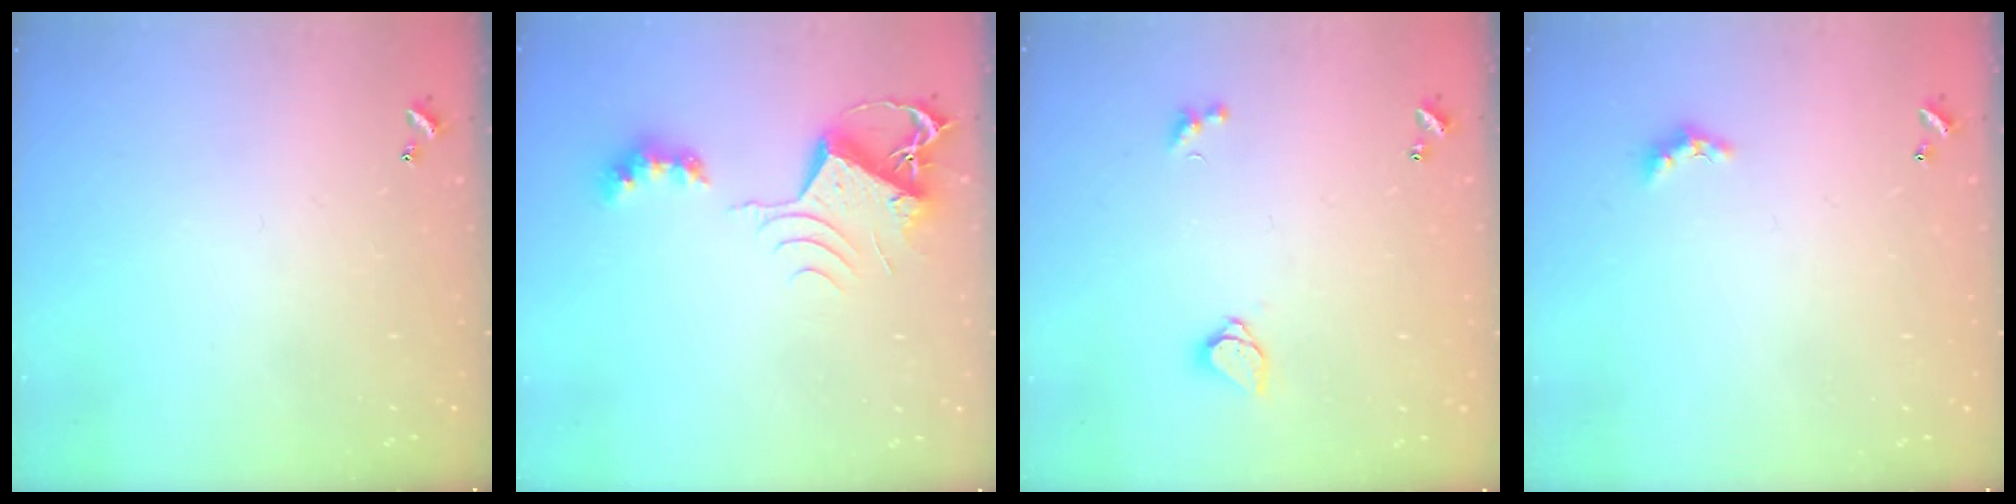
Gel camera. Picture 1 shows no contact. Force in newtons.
{"total": 8.6, "press": 8.6, "slide": 1.2}
{"total": 1.7, "press": 1.7, "slide": 0.4}
{"total": 2.6, "press": 2.5, "slide": 0.6}